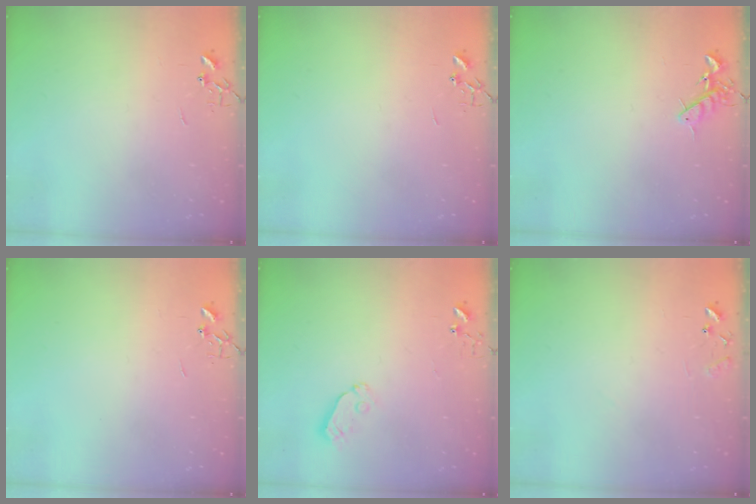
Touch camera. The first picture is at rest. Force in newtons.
{"total": 0.0}
{"total": 7.2, "press": 7.1, "slide": 1.1}
{"total": 0.0}
{"total": 4.1, "press": 4.1, "slide": 0.1}
{"total": 8.3, "press": 8.3, "slide": 0.6}